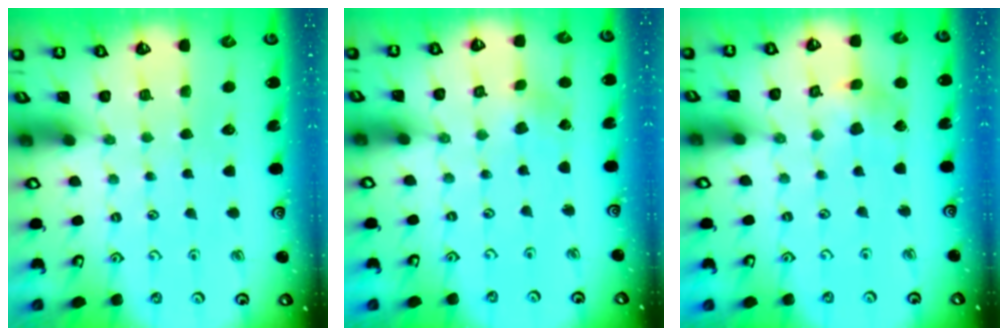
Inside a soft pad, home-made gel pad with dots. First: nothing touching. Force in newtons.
{"total": 0.6, "press": 0.6, "slide": 0.2}
{"total": 3.4, "press": 3.4, "slide": 0.5}